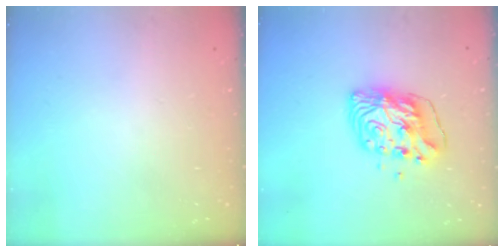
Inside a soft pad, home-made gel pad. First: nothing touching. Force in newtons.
{"total": 10.5, "press": 10.4, "slide": 1.7}